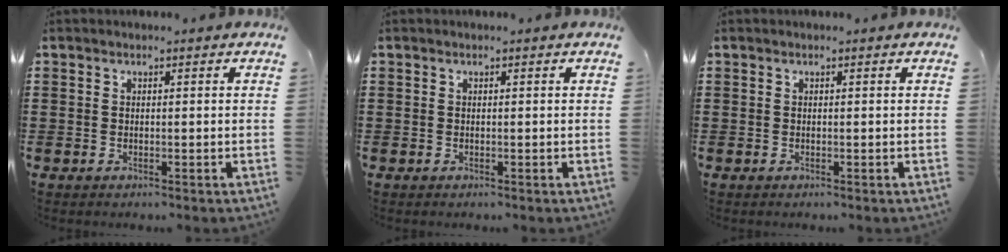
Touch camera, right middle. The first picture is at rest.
{"total": 0.0}
{"total": 0.0}